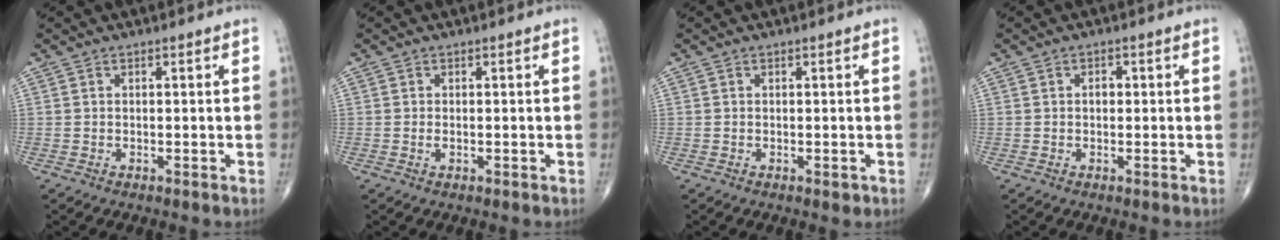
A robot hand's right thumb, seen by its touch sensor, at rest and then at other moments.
{"total": 0.6, "force": [-0.1, 0.2, 0.5], "torque": [-0.011, -0.002, -0.001]}
{"total": 0.9, "force": [-0.2, 0.6, 0.7], "torque": [-0.006, -0.002, 0.000]}
{"total": 1.3, "force": [0.1, 0.9, 0.9], "torque": [-0.009, 0.002, 0.000]}